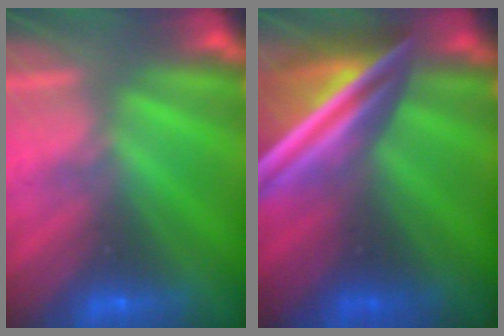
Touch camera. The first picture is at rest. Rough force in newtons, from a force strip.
{"total": 7.7}